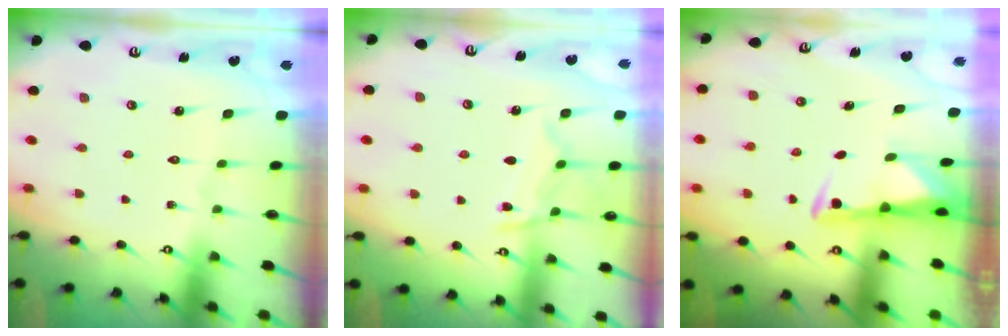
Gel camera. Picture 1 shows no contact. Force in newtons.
{"total": 9.5, "press": 9.4, "slide": 0.9}
{"total": 2.9, "press": 2.9, "slide": 0.6}